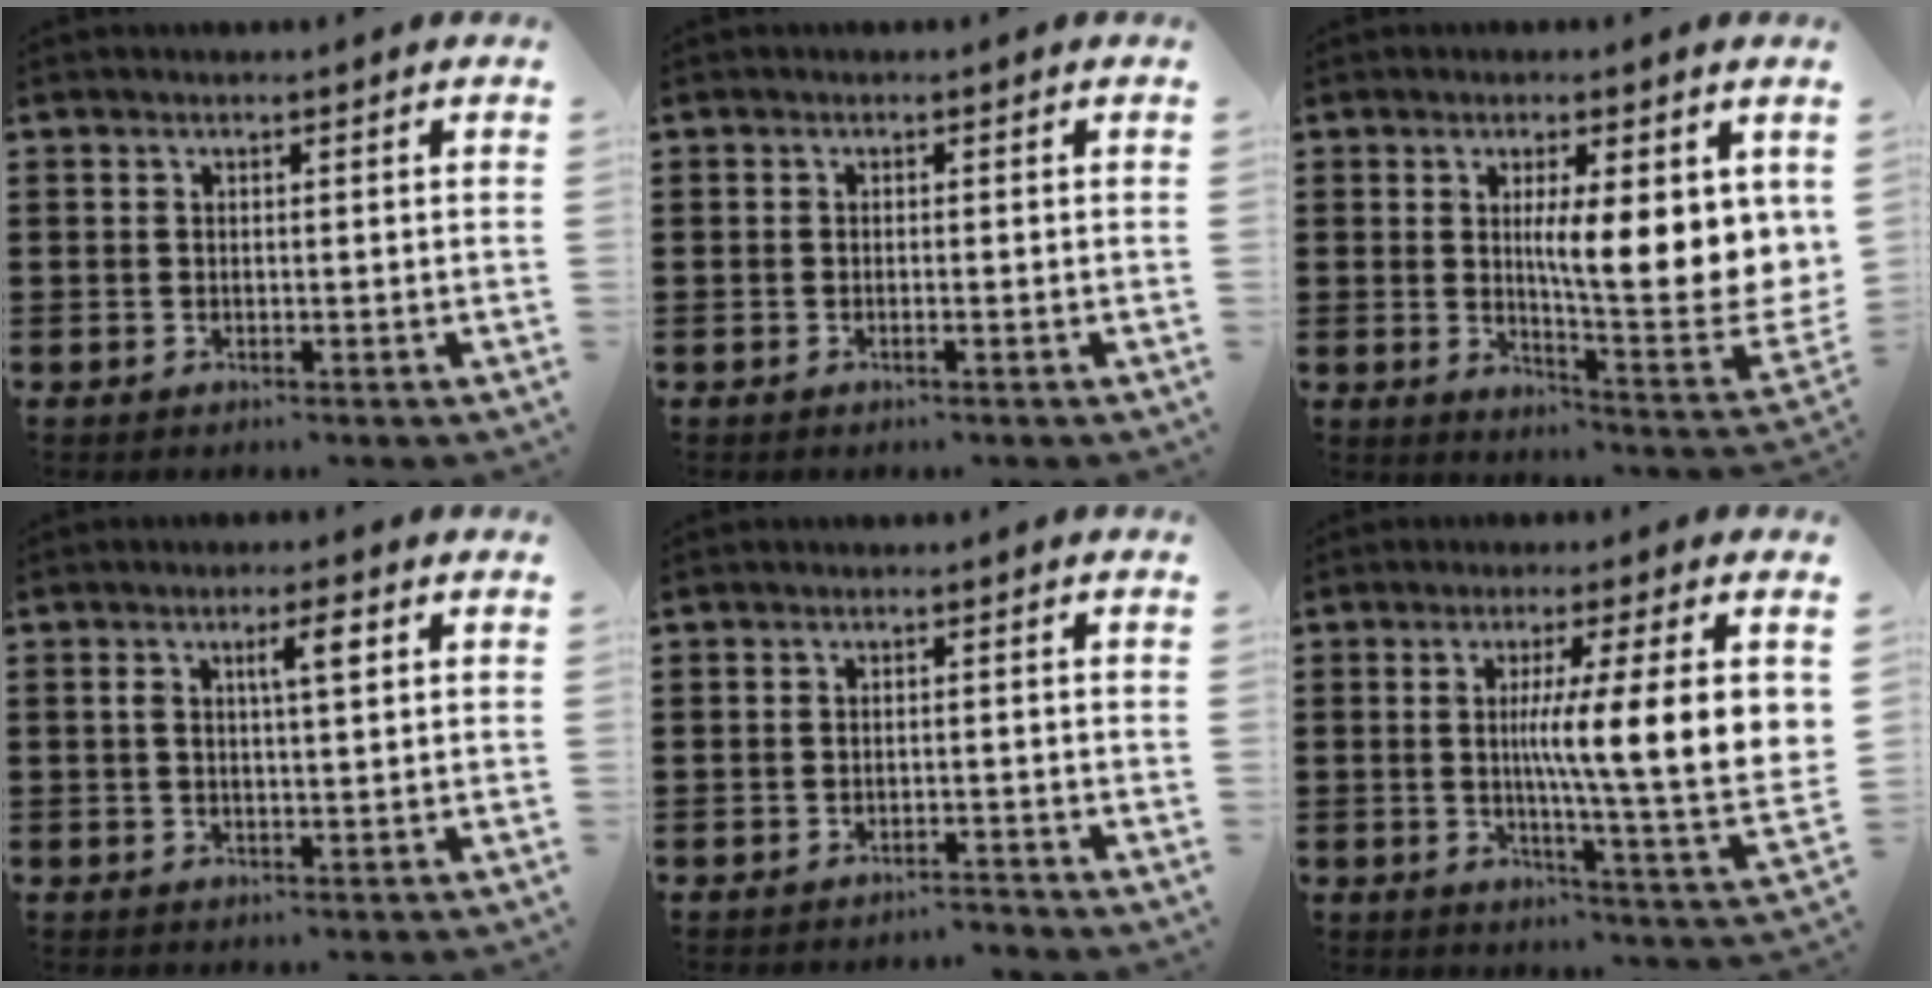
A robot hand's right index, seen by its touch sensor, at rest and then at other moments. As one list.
[{"total": 0.5, "force": [-0.3, 0.0, 0.4], "torque": [-0.006, -0.001, -0.007]}, {"total": 10.7, "force": [2.4, 2.3, 10.2], "torque": [-0.150, -0.028, 0.035]}, {"total": 4.1, "force": [1.3, 0.8, 3.8], "torque": [-0.061, 0.003, 0.015]}, {"total": 1.6, "force": [-1.6, 0.1, 0.1], "torque": [-0.008, 0.002, -0.033]}, {"total": 11.3, "force": [2.4, 0.8, 11.0], "torque": [-0.191, -0.014, 0.035]}]